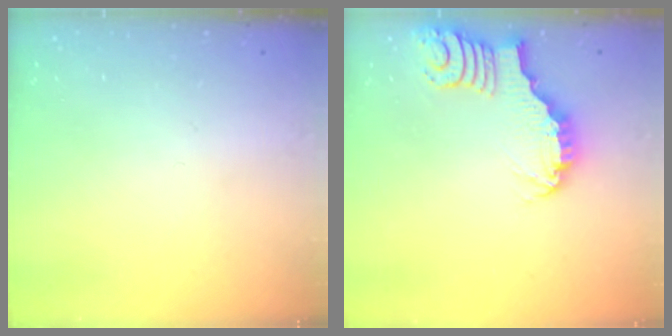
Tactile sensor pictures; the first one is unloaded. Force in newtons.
{"total": 3.5, "press": 3.5, "slide": 0.4}